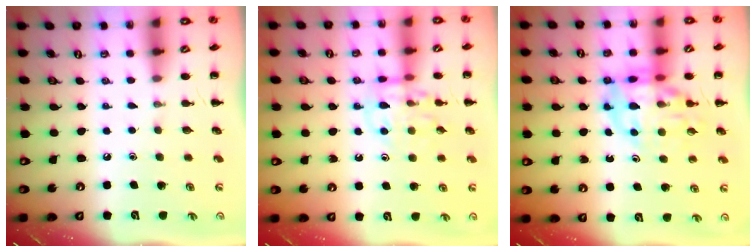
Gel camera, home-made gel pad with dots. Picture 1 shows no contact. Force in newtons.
{"total": 12.9, "press": 12.8, "slide": 1.2}
{"total": 14.2, "press": 13.8, "slide": 3.4}